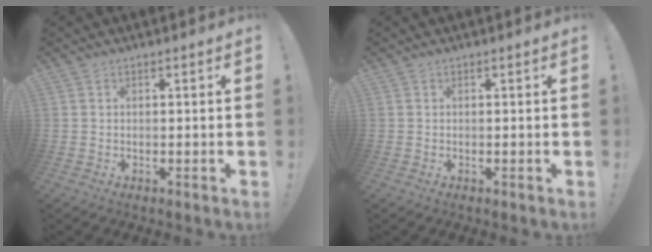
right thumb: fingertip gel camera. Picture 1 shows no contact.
{"total": 0.0}